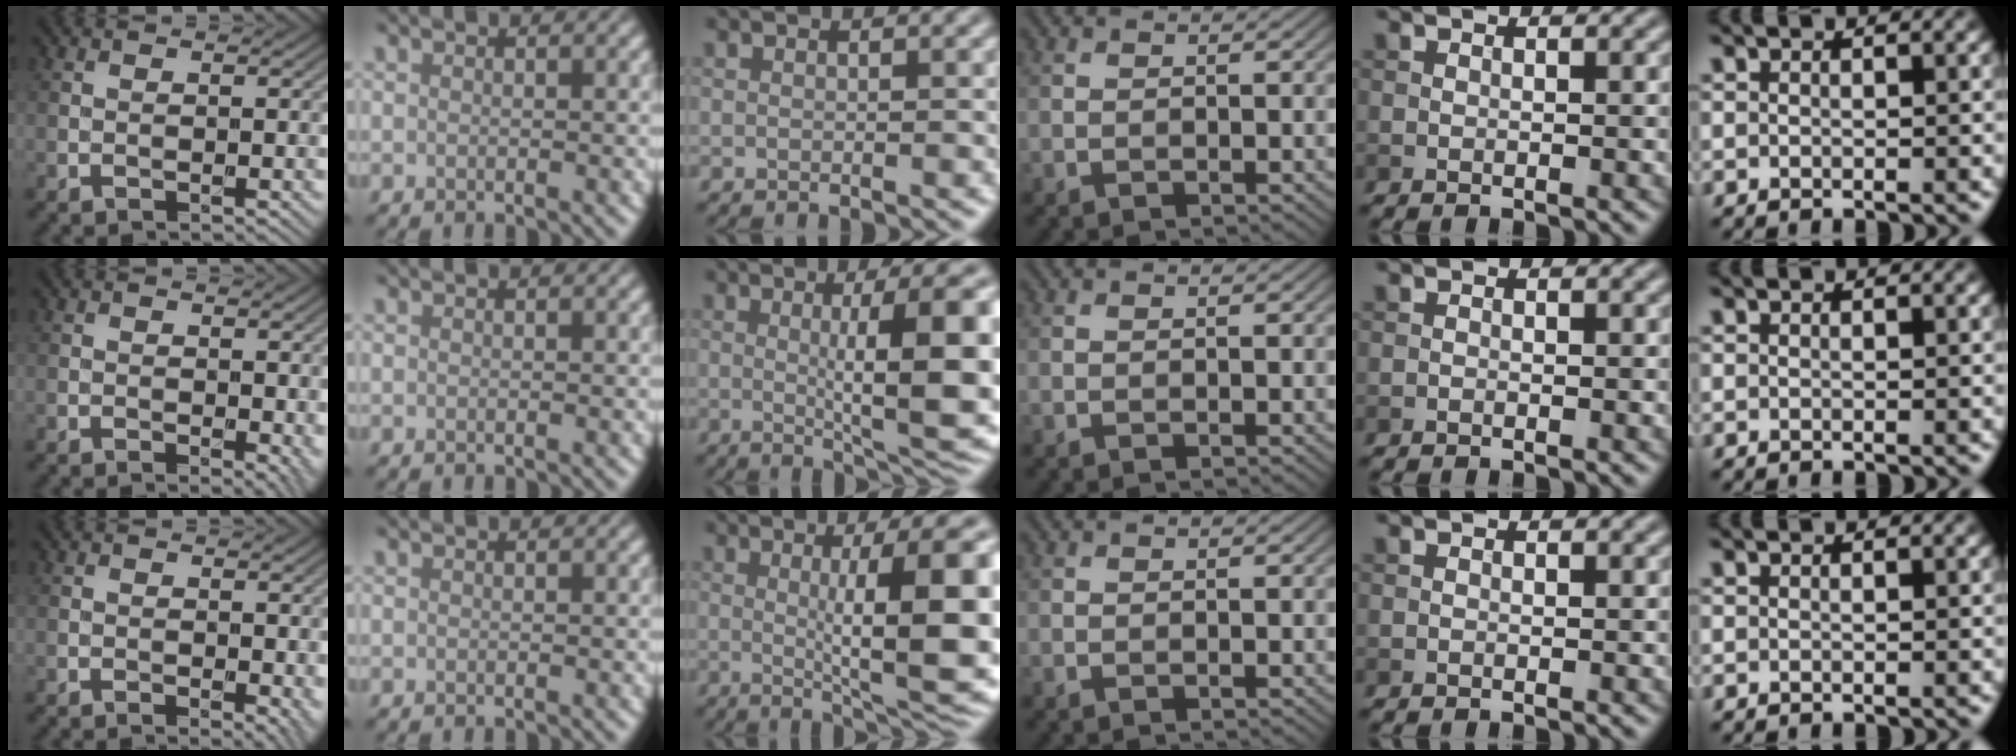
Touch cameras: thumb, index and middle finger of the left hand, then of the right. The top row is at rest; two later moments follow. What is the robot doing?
{"motion": "unscrew", "object": "dispenser bottle"}